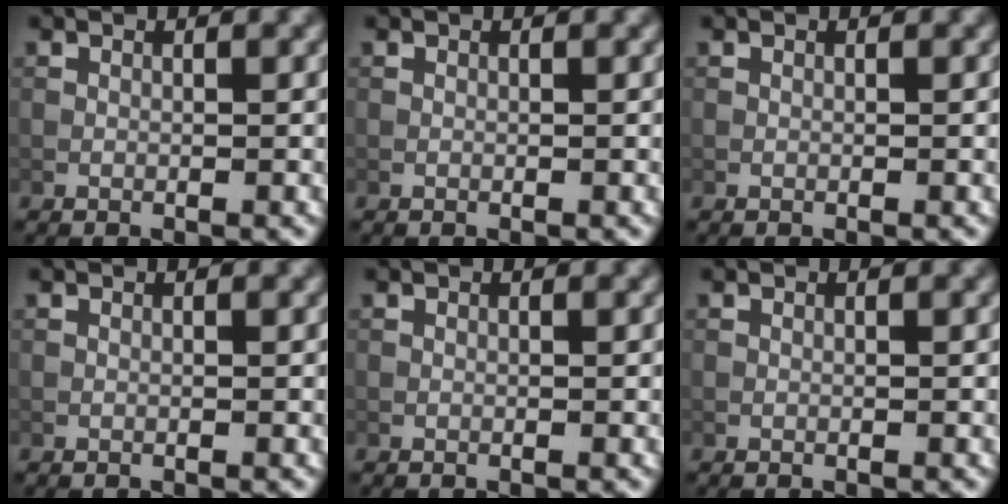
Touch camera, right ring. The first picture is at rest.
{"total": 0.0}
{"total": 0.0}
{"total": 0.0}
{"total": 0.0}
{"total": 0.0}